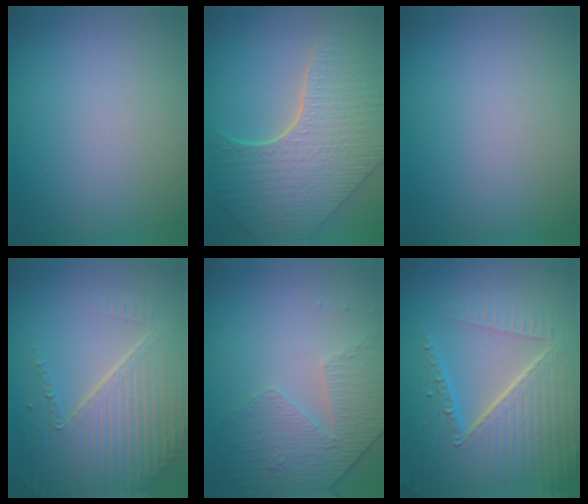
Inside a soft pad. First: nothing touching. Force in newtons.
{"total": 8.5, "press": 6.1, "slide": 5.8}
{"total": 0.0}
{"total": 7.9, "press": 5.5, "slide": 5.7}
{"total": 4.7, "press": 3.2, "slide": 3.4}
{"total": 8.5, "press": 5.9, "slide": 6.1}